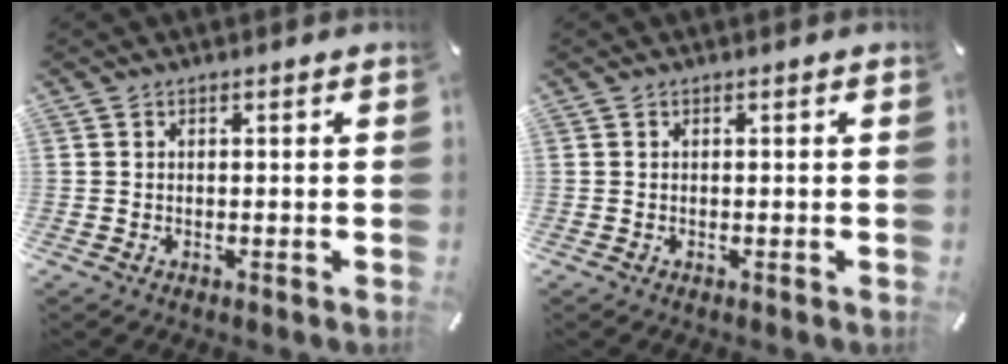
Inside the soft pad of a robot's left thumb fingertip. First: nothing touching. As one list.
[{"total": 0.0}]